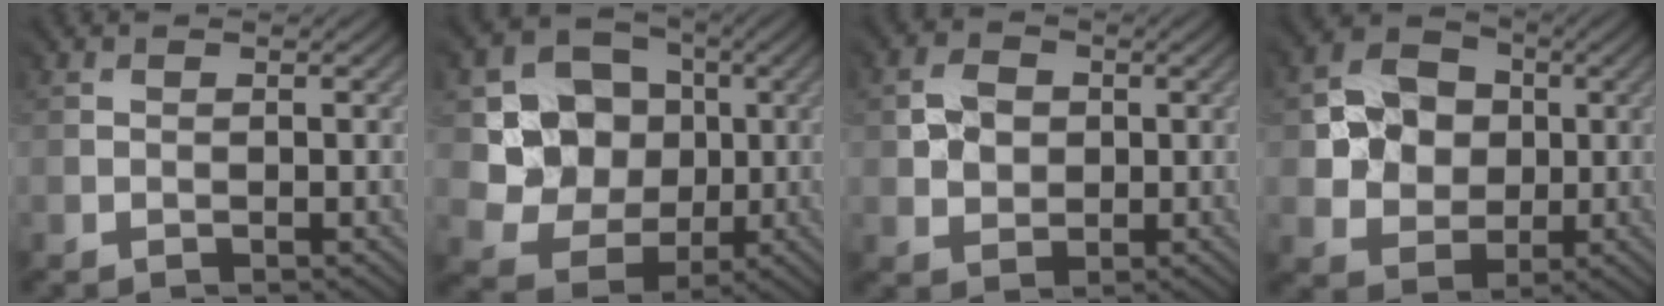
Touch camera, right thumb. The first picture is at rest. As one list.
[{"total": 8.4, "force": [1.2, 7.8, 2.9], "torque": [-0.069, -0.007, 0.018]}, {"total": 3.3, "force": [0.8, 3.1, 1.0], "torque": [-0.022, 0.004, 0.011]}, {"total": 7.1, "force": [1.3, 6.5, 2.7], "torque": [-0.063, 0.007, 0.013]}]